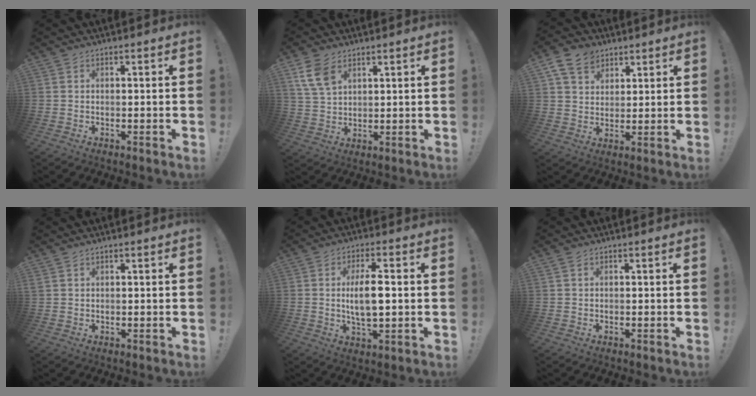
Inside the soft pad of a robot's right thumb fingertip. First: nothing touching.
{"total": 8.1, "force": [4.6, 4.9, 4.6], "torque": [-0.097, -0.012, 0.092]}
{"total": 9.5, "force": [5.6, 6.8, 3.4], "torque": [-0.054, -0.027, 0.110]}
{"total": 1.4, "force": [1.2, 0.7, 0.2], "torque": [-0.001, -0.001, 0.022]}
{"total": 9.3, "force": [0.7, 3.3, 8.7], "torque": [-0.153, -0.007, 0.005]}
{"total": 0.8, "force": [0.4, 0.6, 0.4], "torque": [-0.013, 0.004, 0.009]}